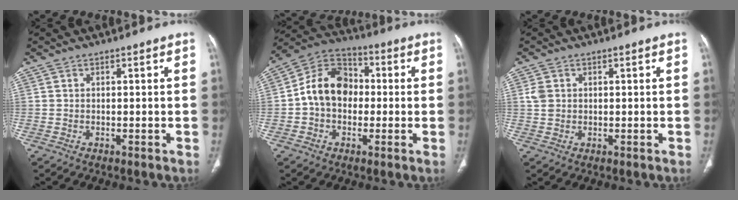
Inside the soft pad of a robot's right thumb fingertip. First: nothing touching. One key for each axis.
{"total": 12.3, "fx": -0.4, "fy": 9.5, "fz": 7.9, "tx": -0.117, "ty": 0.037, "tz": -0.019}
{"total": 2.4, "fx": 0.5, "fy": 1.9, "fz": 1.3, "tx": -0.025, "ty": 0.000, "tz": 0.014}